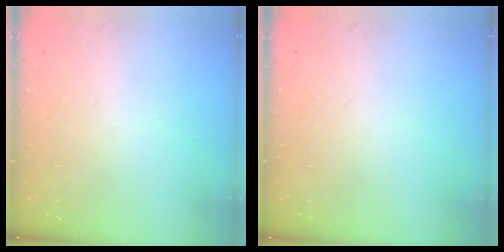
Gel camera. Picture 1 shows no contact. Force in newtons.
{"total": 0.0}